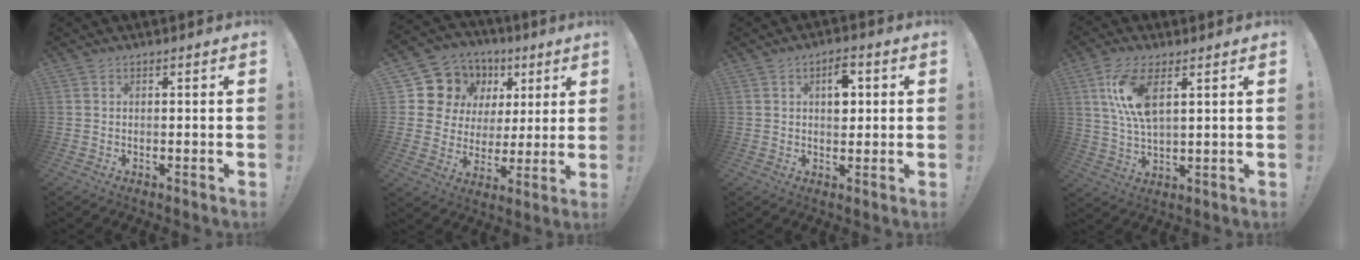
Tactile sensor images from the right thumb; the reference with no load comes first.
{"total": 12.8, "force": [5.9, 10.7, 3.7], "torque": [-0.065, -0.037, 0.131]}
{"total": 6.3, "force": [1.5, 4.0, 4.7], "torque": [-0.056, 0.001, 0.021]}
{"total": 11.1, "force": [4.4, 4.4, 9.2], "torque": [-0.191, -0.015, 0.079]}